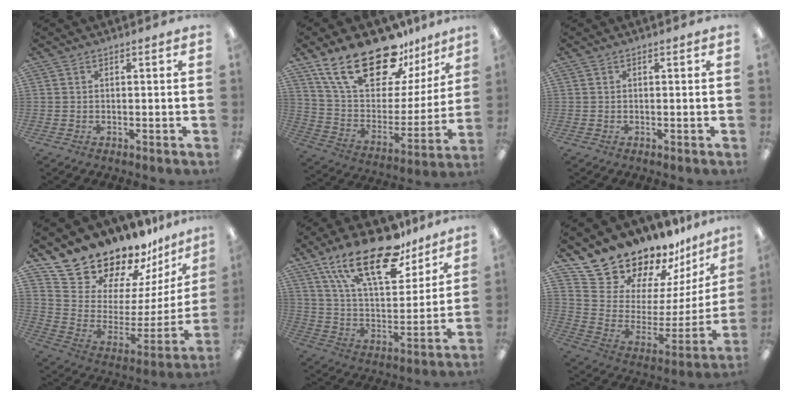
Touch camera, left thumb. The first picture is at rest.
{"total": 23.9, "force": [17.3, 10.6, 12.6], "torque": [-0.223, -0.110, 0.312]}
{"total": 0.0}
{"total": 18.5, "force": [17.4, 5.9, 2.5], "torque": [-0.059, -0.157, 0.318]}
{"total": 23.5, "force": [16.2, 9.3, 14.3], "torque": [-0.251, -0.094, 0.277]}
{"total": 17.2, "force": [16.4, 5.0, 1.4], "torque": [-0.045, -0.153, 0.301]}